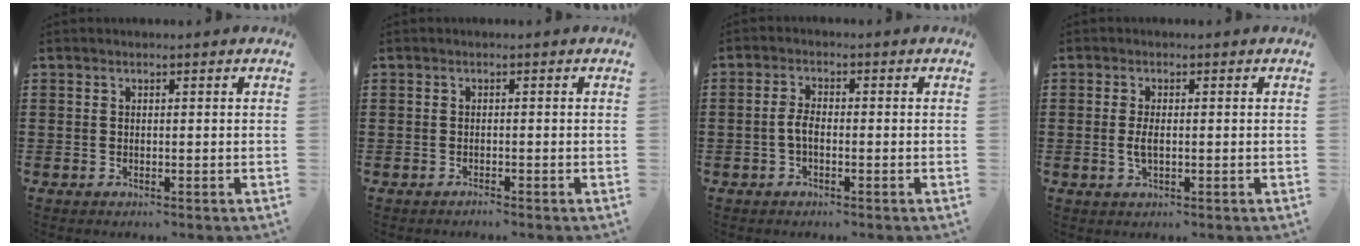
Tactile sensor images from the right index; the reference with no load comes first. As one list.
[{"total": 0.7, "force": [-0.7, 0.1, 0.2], "torque": [-0.007, -0.003, -0.013]}, {"total": 2.7, "force": [-0.8, 1.1, 2.4], "torque": [-0.059, -0.003, -0.020]}, {"total": 2.5, "force": [-0.2, 1.0, 2.3], "torque": [-0.058, -0.005, -0.009]}]